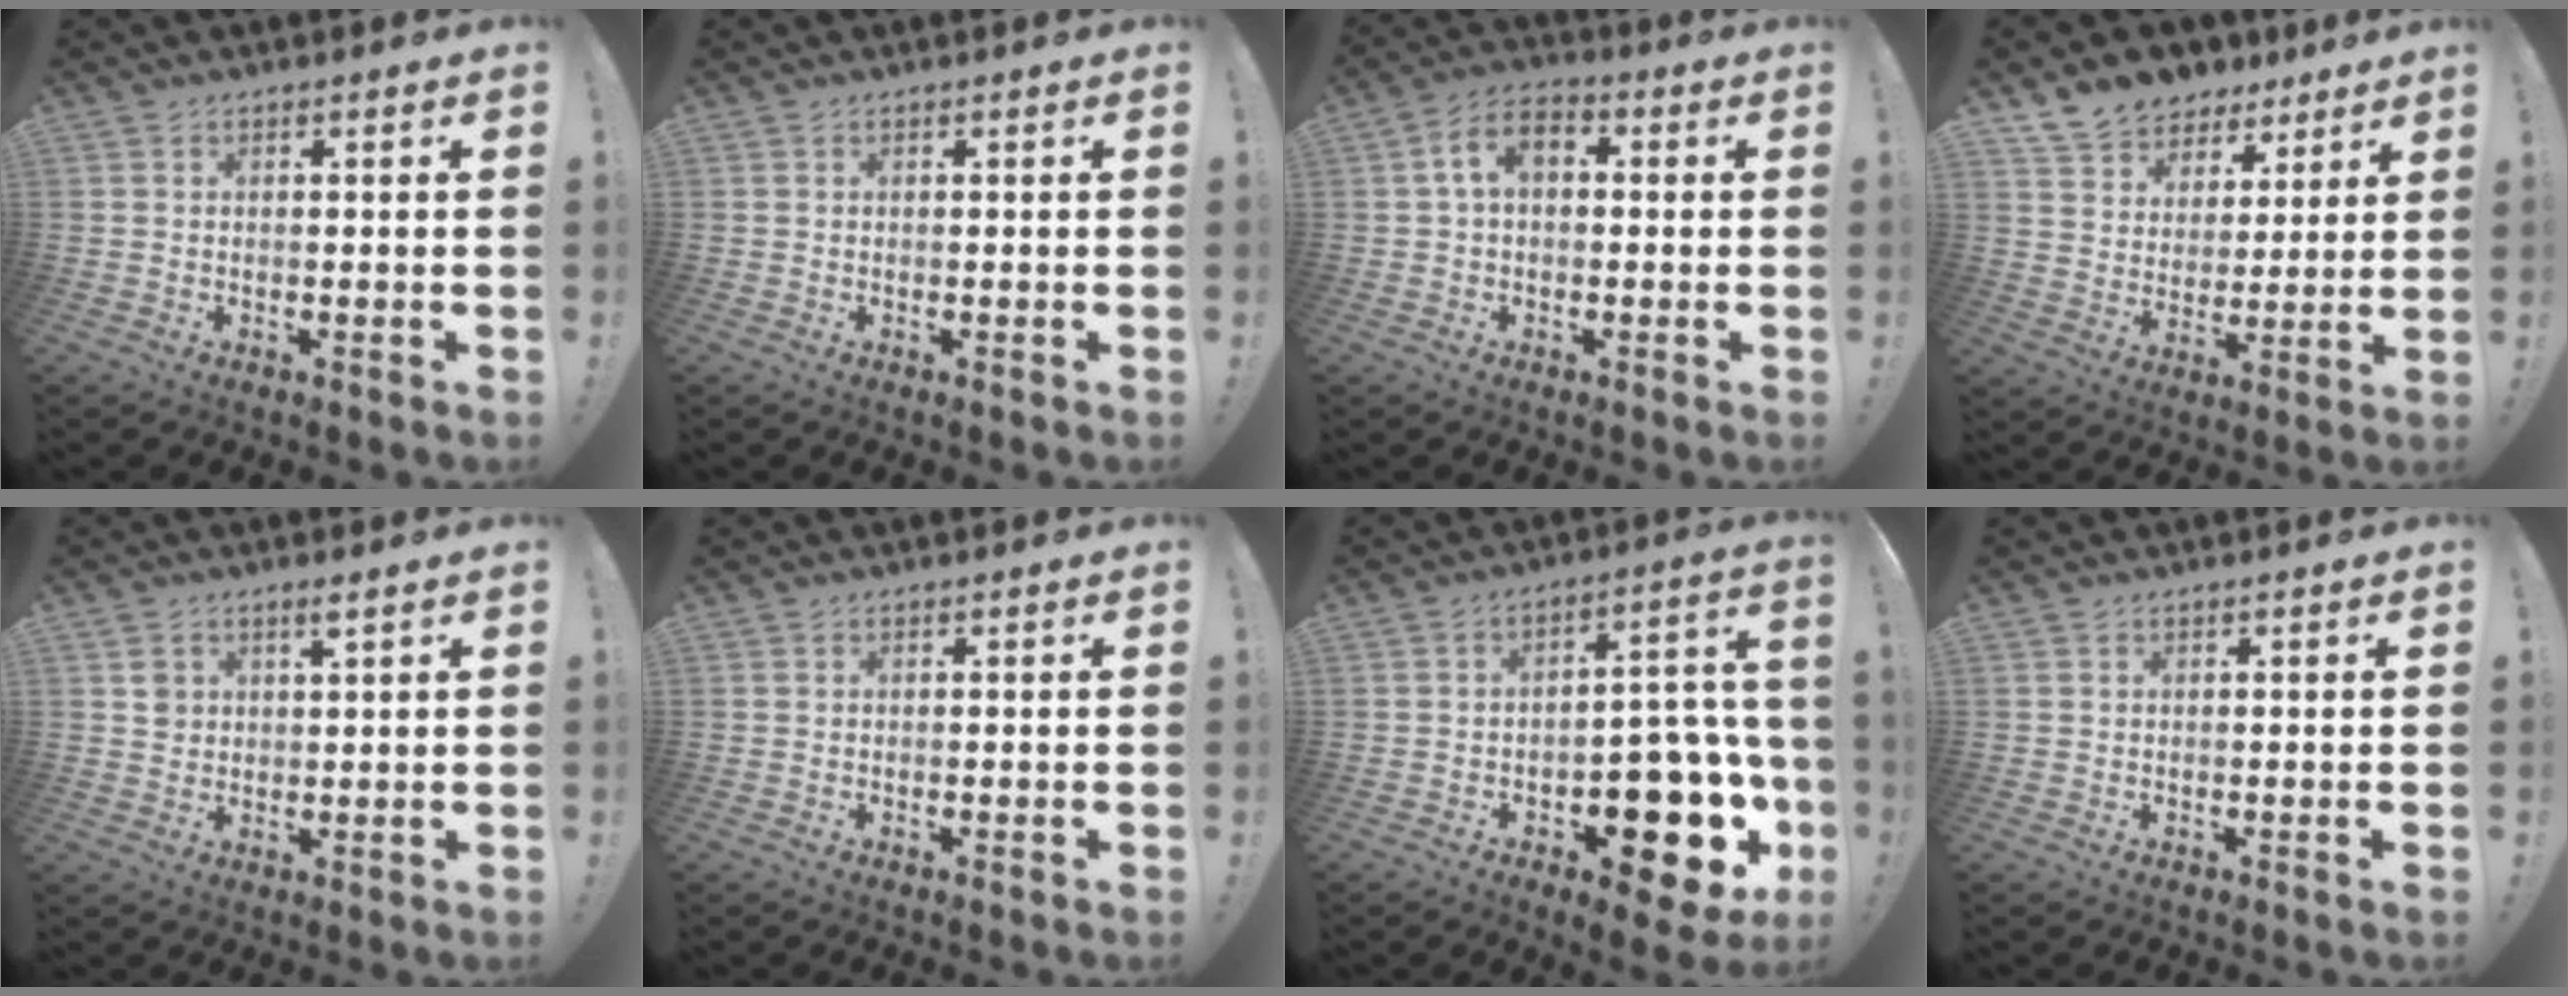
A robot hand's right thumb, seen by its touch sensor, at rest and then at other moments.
{"total": 0.0}
{"total": 6.6, "force": [0.5, 4.2, 5.1], "torque": [-0.092, 0.010, 0.012]}
{"total": 9.7, "force": [7.3, 6.1, 1.5], "torque": [-0.024, -0.058, 0.145]}
{"total": 3.5, "force": [1.9, 2.3, 1.8], "torque": [-0.027, -0.005, 0.034]}
{"total": 0.0}
{"total": 16.8, "force": [-7.4, 8.8, 12.3], "torque": [-0.105, 0.046, -0.105]}
{"total": 0.0}